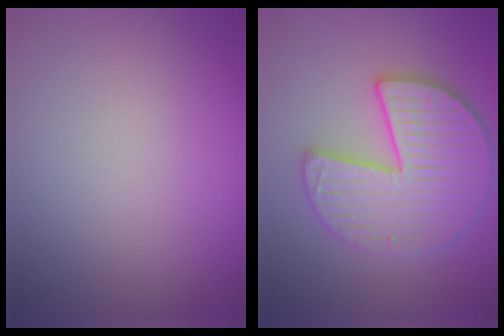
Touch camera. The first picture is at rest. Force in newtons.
{"total": 6.1, "press": 6.0, "slide": 1.0}